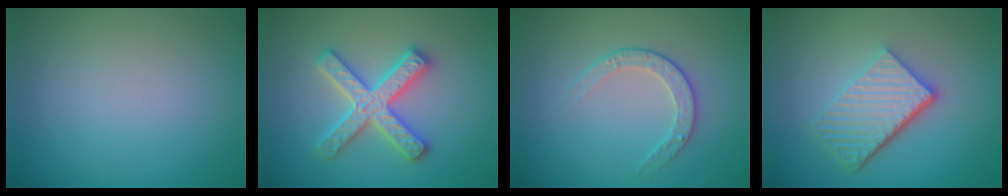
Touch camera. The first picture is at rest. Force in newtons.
{"total": 5.1, "press": 5.0, "slide": 0.7}
{"total": 2.2, "press": 1.6, "slide": 1.5}
{"total": 5.5, "press": 3.9, "slide": 3.9}